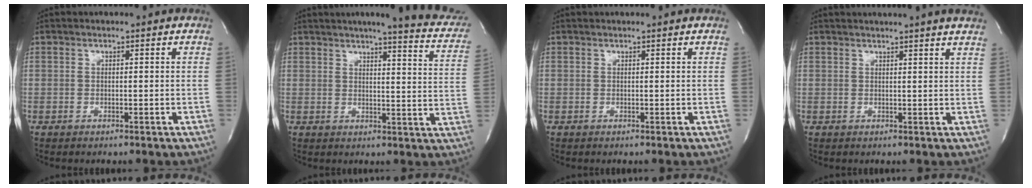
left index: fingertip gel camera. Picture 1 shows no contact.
{"total": 15.0, "force": [12.4, 1.5, 8.3], "torque": [-0.098, -0.026, 0.128]}
{"total": 1.8, "force": [1.7, 0.0, 0.5], "torque": [-0.013, 0.017, 0.022]}
{"total": 9.3, "force": [8.5, -0.6, 3.7], "torque": [-0.054, 0.007, 0.085]}